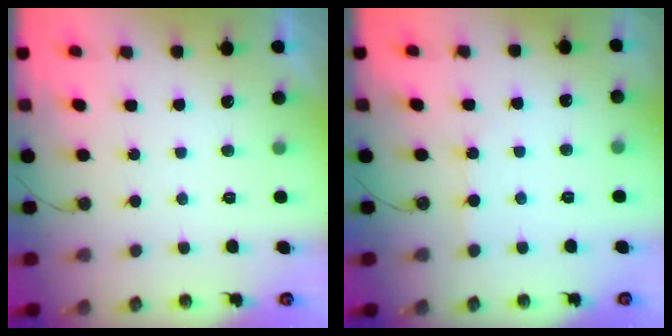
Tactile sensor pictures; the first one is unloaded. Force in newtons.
{"total": 1.5, "press": 1.5, "slide": 0.2}